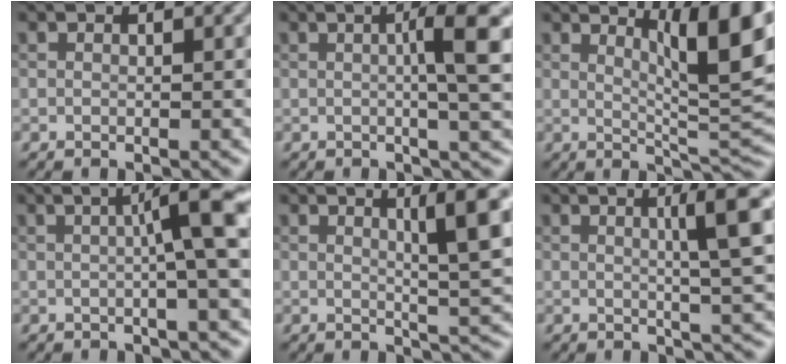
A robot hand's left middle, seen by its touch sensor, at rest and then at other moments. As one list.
[{"total": 5.5, "force": [0.7, 0.8, 5.4], "torque": [-0.077, 0.012, 0.008]}, {"total": 9.6, "force": [3.8, 2.3, 8.5], "torque": [-0.106, 0.006, 0.061]}, {"total": 6.6, "force": [0.9, 0.7, 6.5], "torque": [-0.092, 0.013, 0.008]}, {"total": 6.5, "force": [2.0, 1.1, 6.1], "torque": [-0.076, 0.002, 0.032]}, {"total": 6.0, "force": [1.5, 0.8, 5.7], "torque": [-0.076, 0.011, 0.023]}]